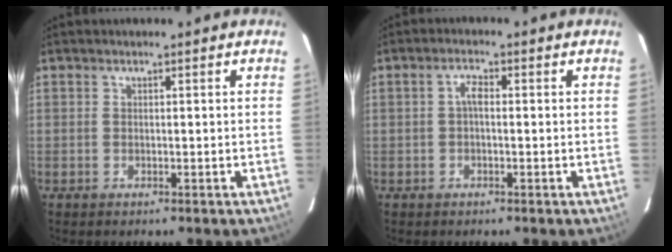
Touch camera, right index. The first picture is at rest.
{"total": 2.0, "force": [-0.2, 0.9, 1.8], "torque": [-0.037, 0.010, -0.004]}